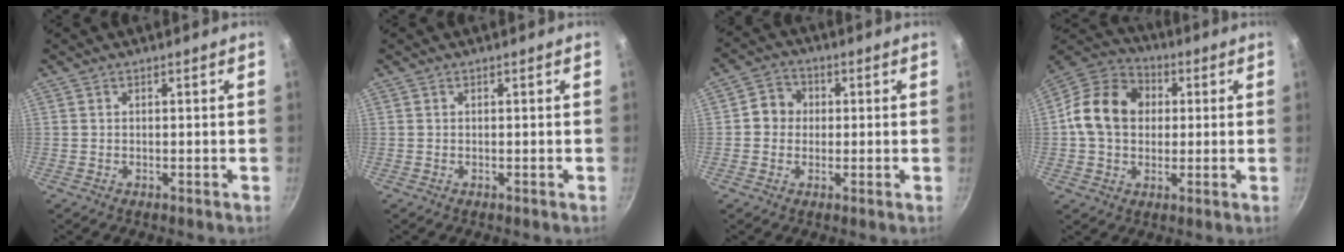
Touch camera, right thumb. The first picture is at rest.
{"total": 0.0}
{"total": 5.3, "force": [0.3, 4.9, 2.1], "torque": [-0.003, 0.011, -0.008]}
{"total": 14.5, "force": [1.4, 11.6, 8.6], "torque": [-0.126, 0.026, 0.006]}